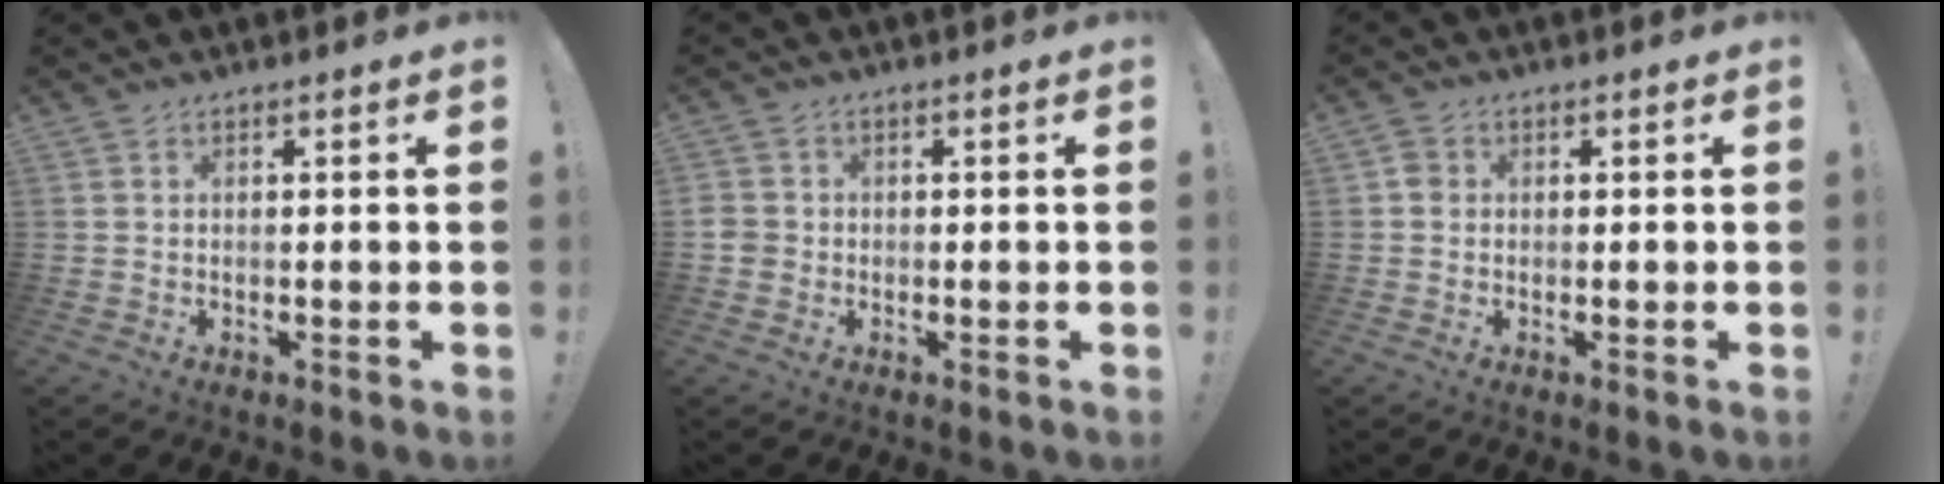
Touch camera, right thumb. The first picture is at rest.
{"total": 3.4, "force": [-1.0, 3.1, 1.2], "torque": [-0.021, 0.009, -0.018]}
{"total": 2.4, "force": [-0.1, 2.2, 0.8], "torque": [-0.006, 0.004, -0.003]}